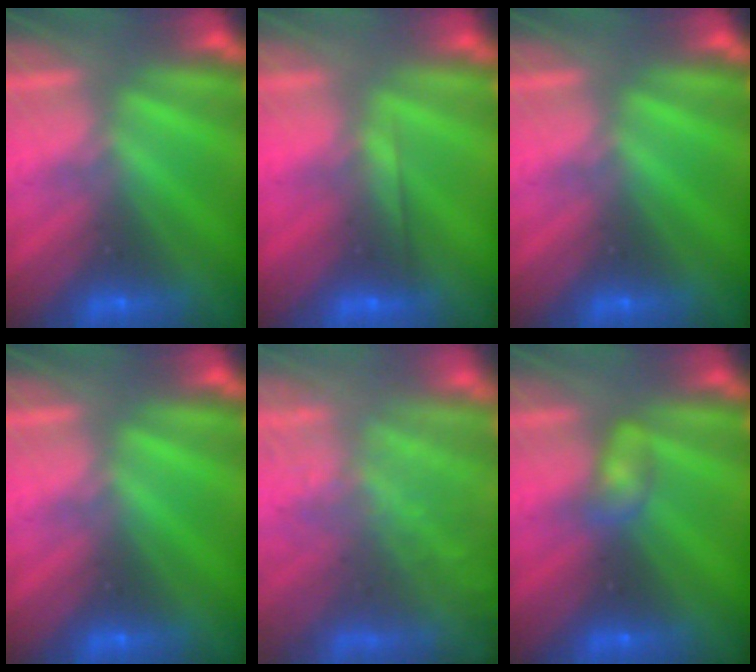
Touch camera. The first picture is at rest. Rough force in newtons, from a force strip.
{"total": 1.9}
{"total": 0.0}
{"total": 0.0}
{"total": 11.6}
{"total": 2.3}